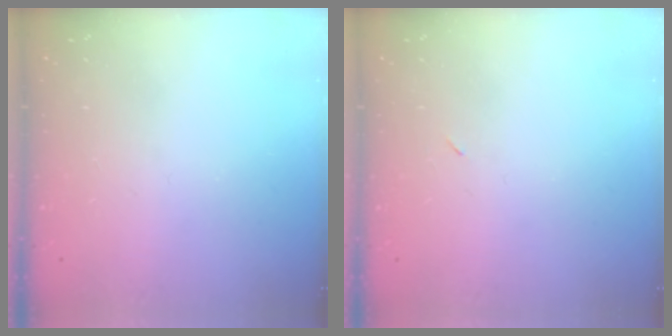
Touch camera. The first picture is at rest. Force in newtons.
{"total": 2.2, "press": 1.8, "slide": 1.2}